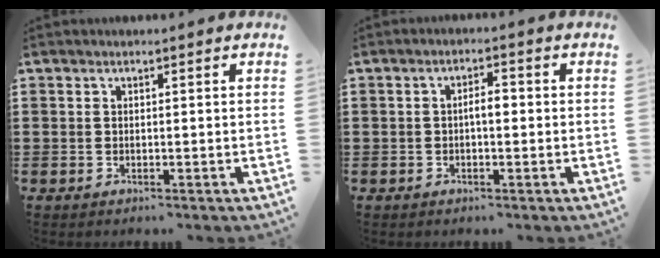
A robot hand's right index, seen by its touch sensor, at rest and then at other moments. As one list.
[{"total": 2.5, "force": [-0.2, 0.8, 2.4], "torque": [-0.045, 0.004, -0.006]}]